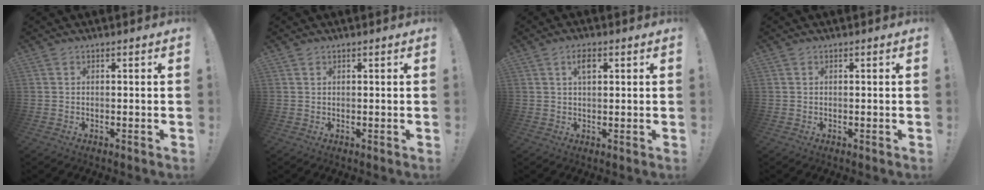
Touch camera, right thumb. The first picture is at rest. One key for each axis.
{"total": 0.6, "fx": 0.5, "fy": 0.3, "fz": 0.1, "tx": 0.004, "ty": -0.003, "tz": 0.009}
{"total": 3.8, "fx": 1.7, "fy": 1.8, "fz": 2.9, "tx": -0.049, "ty": 0.001, "tz": 0.025}
{"total": 0.0}